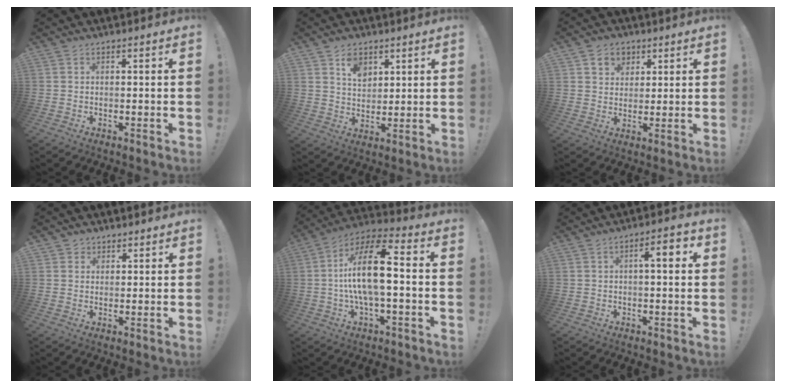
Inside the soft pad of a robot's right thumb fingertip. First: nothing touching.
{"total": 7.2, "force": [4.3, 5.2, 2.6], "torque": [-0.025, -0.028, 0.076]}
{"total": 6.5, "force": [3.4, 5.4, 1.5], "torque": [-0.010, -0.021, 0.065]}
{"total": 2.5, "force": [1.4, 2.1, -0.1], "torque": [0.002, -0.006, 0.026]}
{"total": 16.8, "force": [0.0, 5.8, 15.8], "torque": [-0.273, 0.004, -0.009]}
{"total": 5.2, "force": [1.1, 1.2, 5.0], "torque": [-0.074, 0.002, 0.010]}